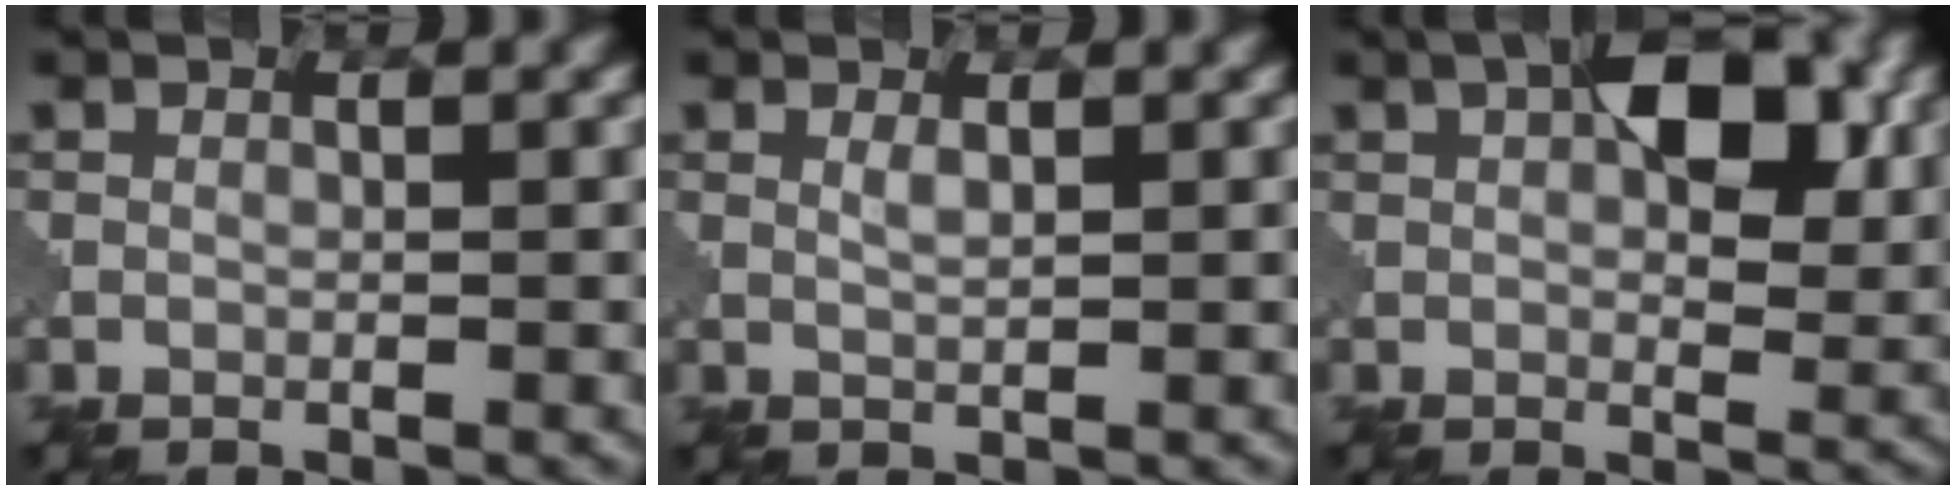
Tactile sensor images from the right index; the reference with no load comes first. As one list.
[{"total": 0.9, "force": [0.7, 0.2, 0.5], "torque": [-0.009, -0.003, 0.014]}, {"total": 7.5, "force": [2.7, 3.7, 6.0], "torque": [-0.082, 0.002, 0.040]}]